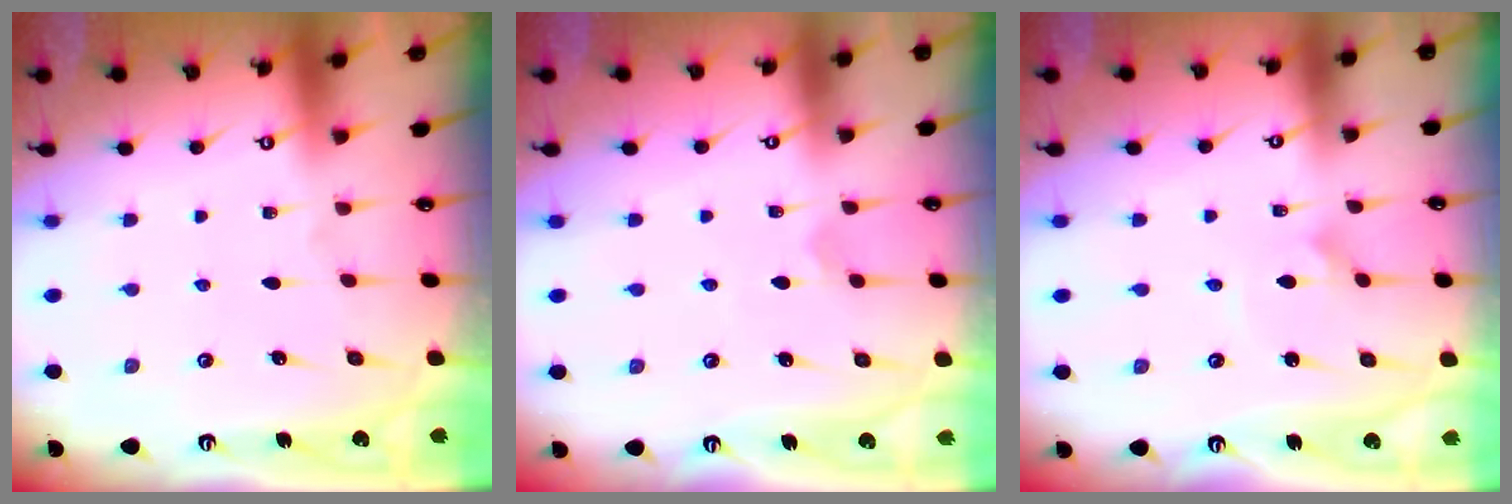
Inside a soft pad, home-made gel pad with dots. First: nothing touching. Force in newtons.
{"total": 2.5, "press": 2.4, "slide": 0.6}
{"total": 1.3, "press": 1.3, "slide": 0.0}